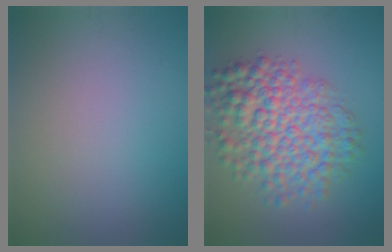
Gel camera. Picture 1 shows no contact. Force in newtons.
{"total": 7.6, "press": 7.6, "slide": 0.2}